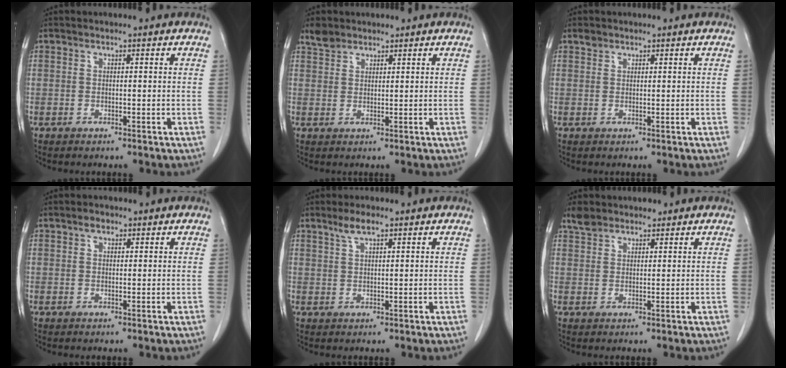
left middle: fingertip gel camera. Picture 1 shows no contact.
{"total": 2.7, "force": [2.3, 1.3, 0.4], "torque": [-0.015, 0.010, 0.045]}
{"total": 1.0, "force": [0.8, 0.6, 0.1], "torque": [-0.002, 0.005, 0.013]}
{"total": 1.3, "force": [0.8, 0.8, 0.6], "torque": [-0.013, 0.005, 0.013]}
{"total": 2.9, "force": [2.0, 0.5, 2.0], "torque": [-0.045, 0.004, 0.041]}
{"total": 3.2, "force": [2.7, 1.6, 0.7], "torque": [-0.019, 0.013, 0.050]}